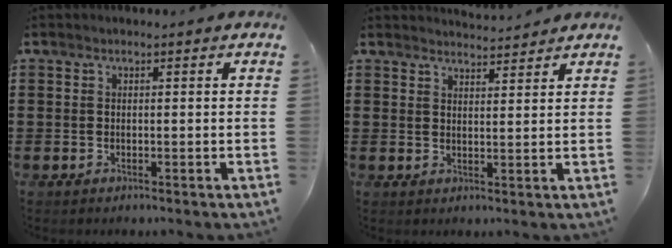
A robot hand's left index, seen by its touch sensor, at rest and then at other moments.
{"total": 2.7, "force": [2.7, 0.0, 0.1], "torque": [-0.009, -0.010, 0.051]}